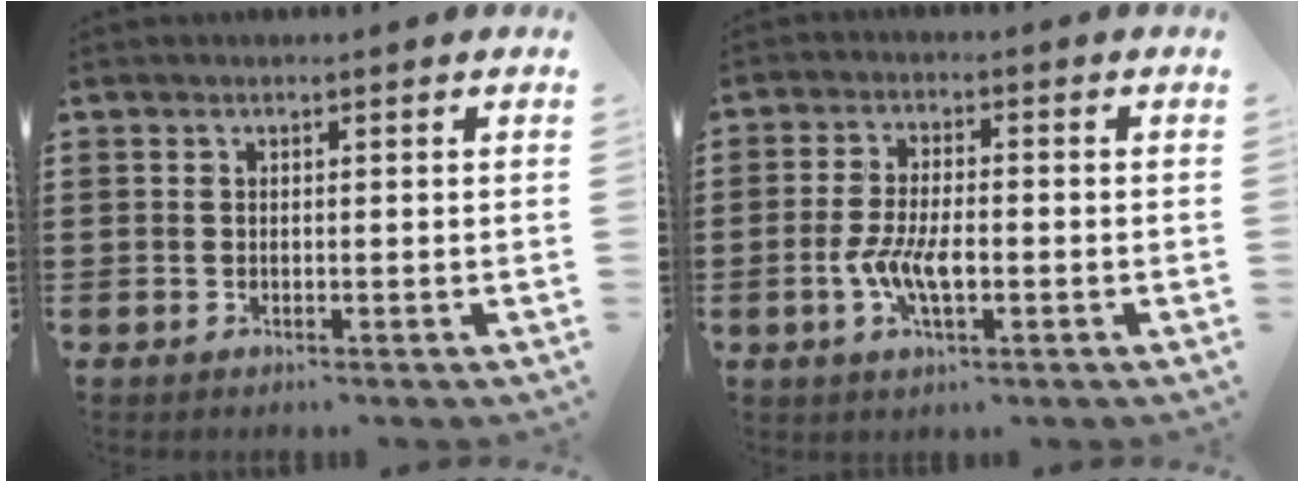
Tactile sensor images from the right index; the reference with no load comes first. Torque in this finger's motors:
{"motor_torque": [2.14, 0.00, 0.35, 0.08]}